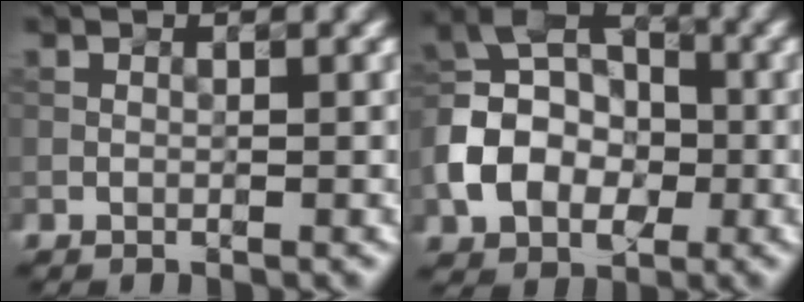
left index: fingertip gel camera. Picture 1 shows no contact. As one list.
[{"total": 7.4, "force": [-2.1, 5.6, 4.3], "torque": [-0.081, 0.010, -0.054]}]